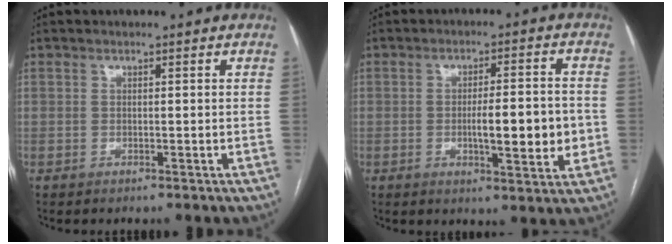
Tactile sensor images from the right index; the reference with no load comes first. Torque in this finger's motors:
{"motor_torque": [1.37, -0.06, 0.29, 0.11]}